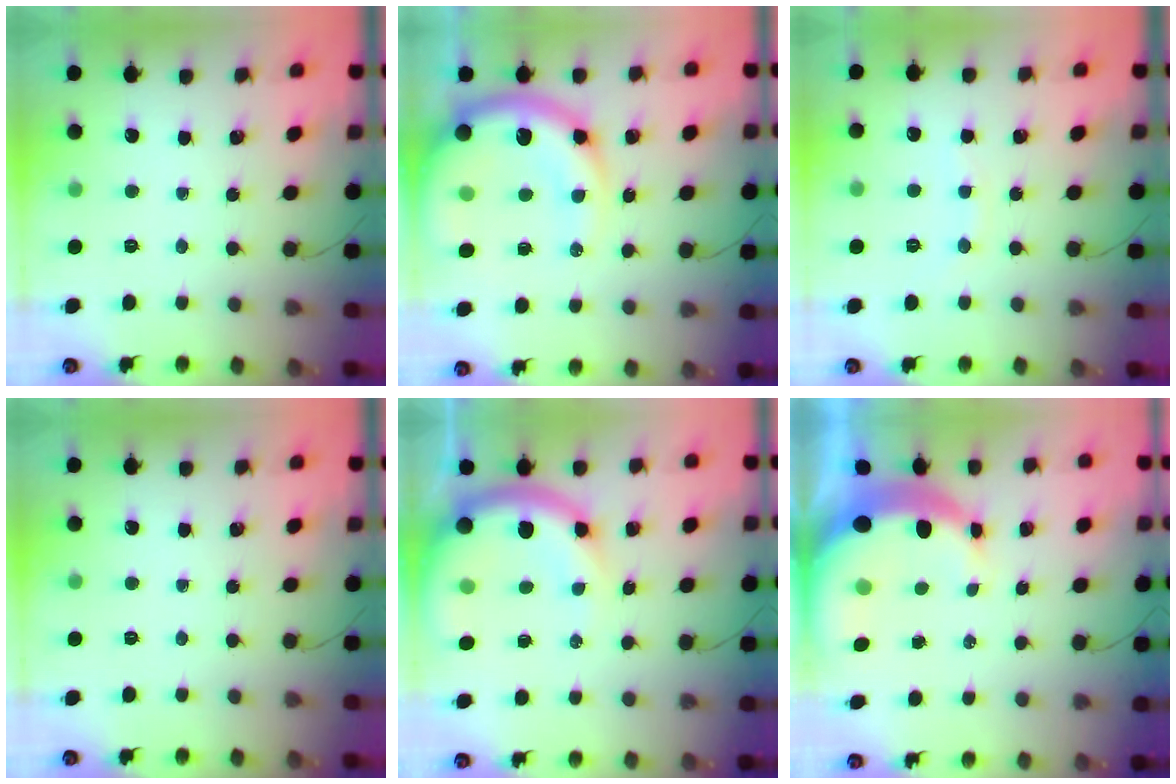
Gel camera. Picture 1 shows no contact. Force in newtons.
{"total": 18.9, "press": 18.5, "slide": 3.9}
{"total": 4.8, "press": 4.7, "slide": 1.3}
{"total": 0.0}
{"total": 14.5, "press": 14.2, "slide": 3.0}
{"total": 10.0, "press": 9.8, "slide": 2.1}